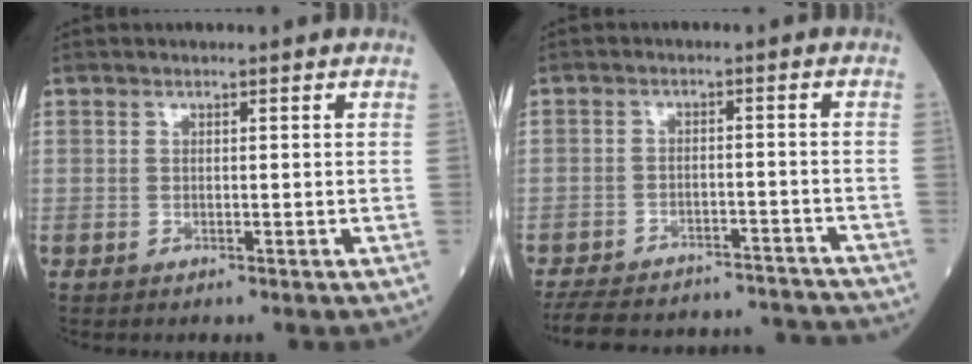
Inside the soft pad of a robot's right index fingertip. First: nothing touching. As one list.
[{"total": 19.8, "force": [-18.5, 4.6, 5.3], "torque": [-0.117, 0.001, -0.243]}]